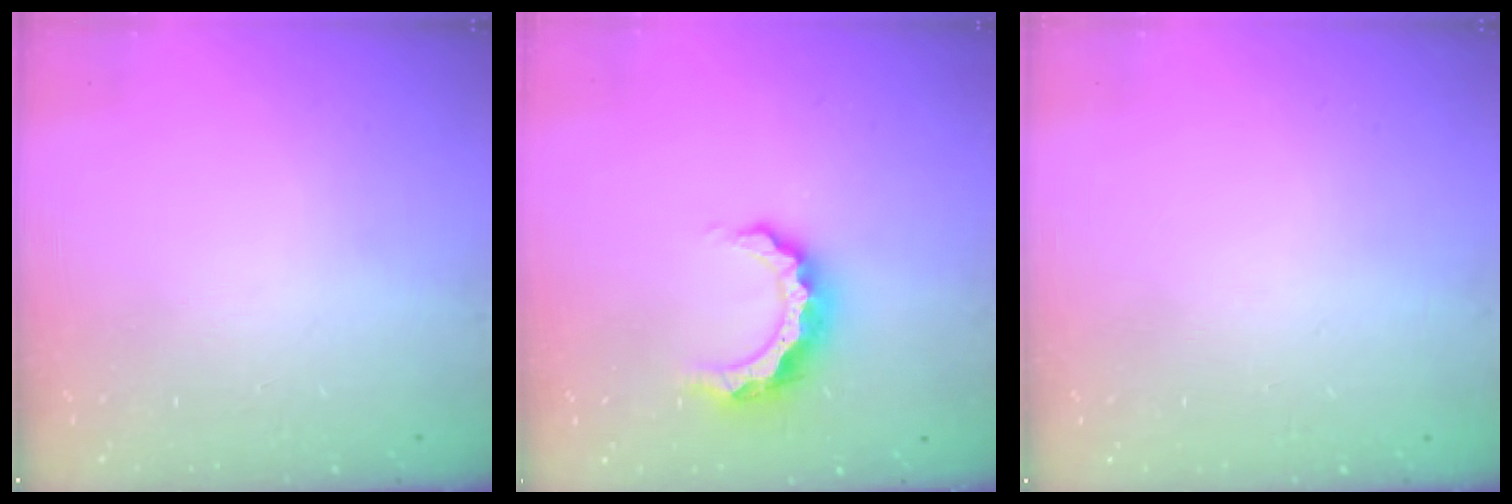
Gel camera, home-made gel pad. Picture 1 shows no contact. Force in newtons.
{"total": 8.3, "press": 8.3, "slide": 0.6}
{"total": 1.6, "press": 1.6, "slide": 0.1}